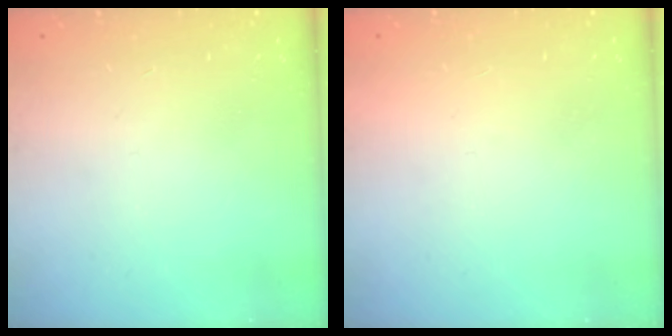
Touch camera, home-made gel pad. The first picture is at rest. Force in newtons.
{"total": 1.5, "press": 1.5, "slide": 0.1}